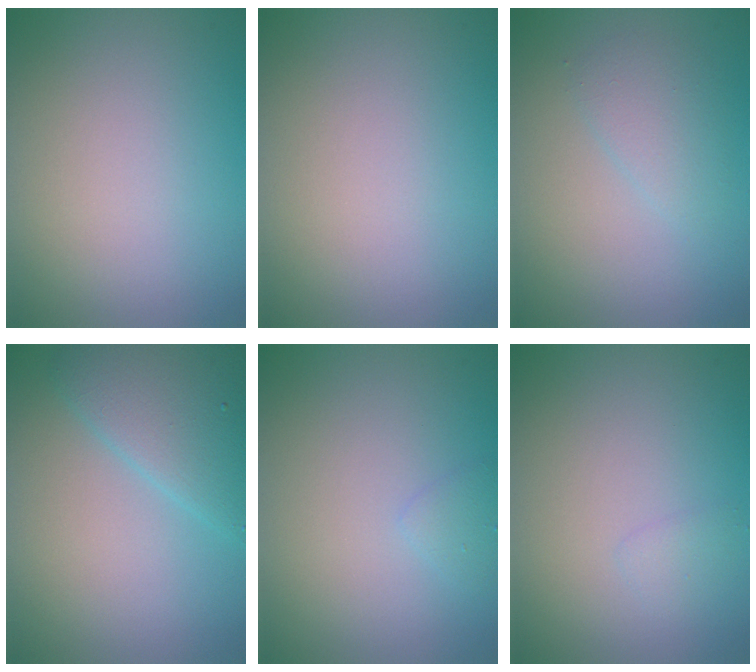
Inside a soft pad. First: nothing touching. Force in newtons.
{"total": 0.0}
{"total": 1.8, "press": 1.8, "slide": 0.2}
{"total": 4.7, "press": 4.7, "slide": 0.2}
{"total": 0.9, "press": 0.9, "slide": 0.0}
{"total": 0.8, "press": 0.8, "slide": 0.0}